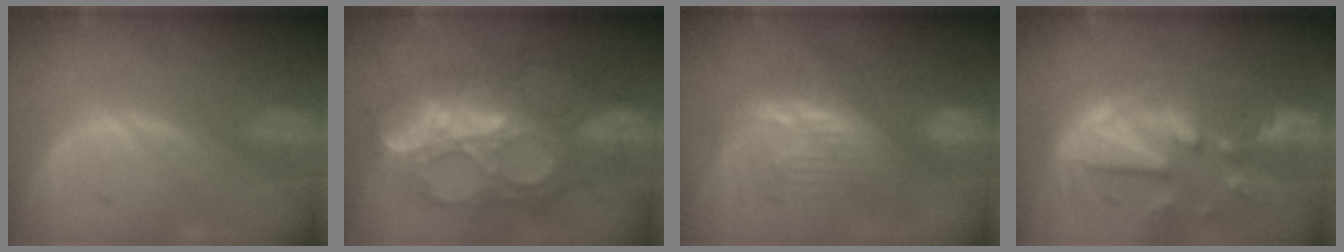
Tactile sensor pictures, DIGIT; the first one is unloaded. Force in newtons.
{"total": 13.6, "press": 13.5, "slide": 1.4}
{"total": 8.0, "press": 7.9, "slide": 1.5}
{"total": 12.4, "press": 10.8, "slide": 6.1}